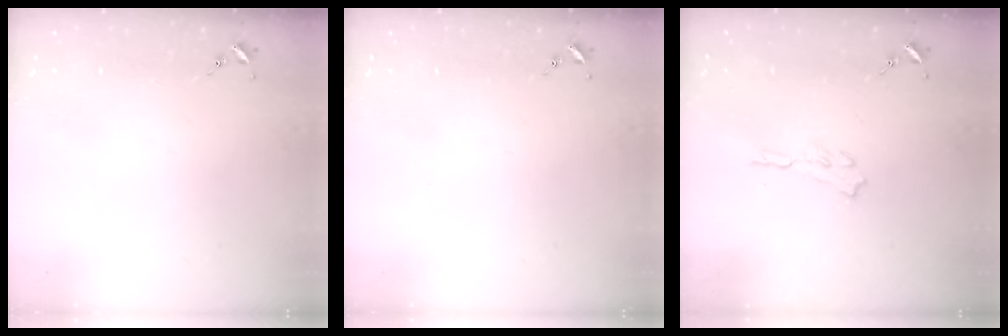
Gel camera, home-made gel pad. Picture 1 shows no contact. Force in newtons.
{"total": 0.0}
{"total": 3.8, "press": 3.8, "slide": 0.3}